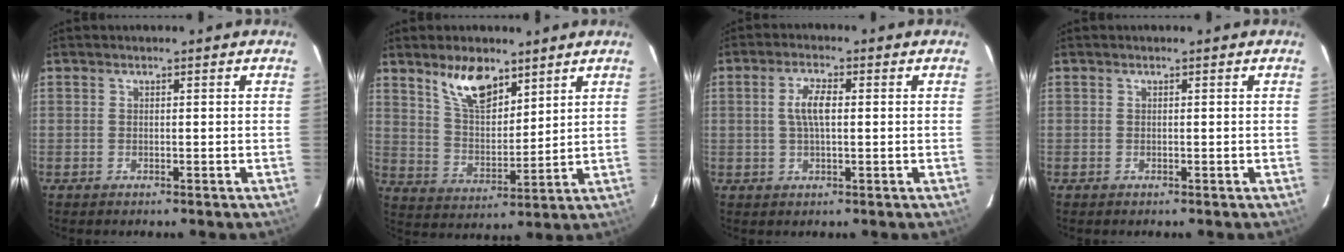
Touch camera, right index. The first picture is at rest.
{"total": 10.2, "force": [7.0, 4.4, 6.0], "torque": [-0.103, 0.003, 0.136]}
{"total": 4.5, "force": [0.5, 1.6, 4.2], "torque": [-0.083, 0.007, 0.011]}
{"total": 0.0}